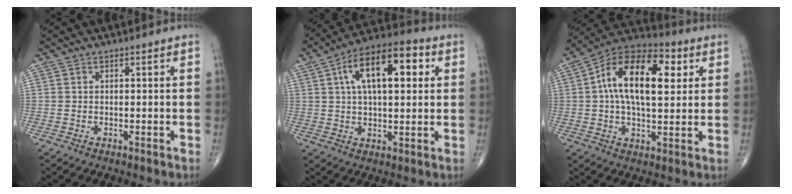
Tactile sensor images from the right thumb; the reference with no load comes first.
{"total": 15.7, "force": [4.4, 7.3, 13.2], "torque": [-0.200, 0.019, 0.064]}
{"total": 18.1, "force": [3.9, 9.3, 15.1], "torque": [-0.233, 0.018, 0.053]}